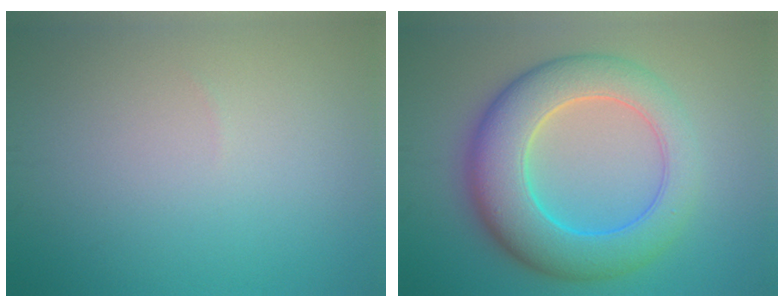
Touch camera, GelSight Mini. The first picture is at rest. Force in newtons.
{"total": 9.8, "press": 9.8, "slide": 0.2}